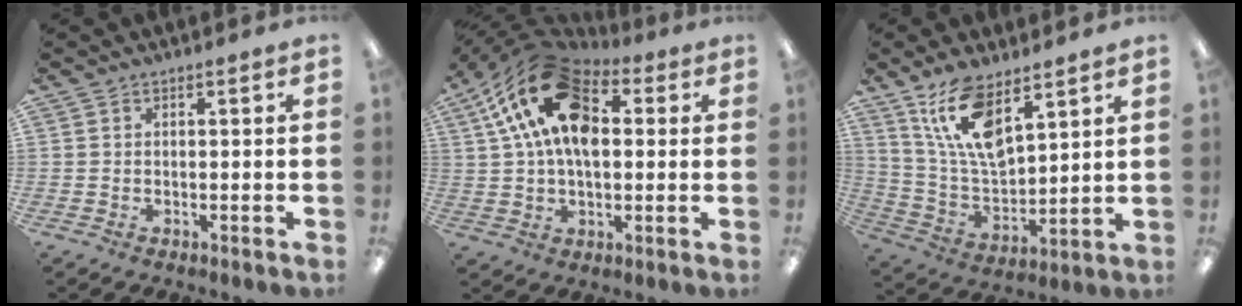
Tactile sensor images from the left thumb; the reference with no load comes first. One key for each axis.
{"total": 21.8, "fx": 7.4, "fy": 13.1, "fz": 15.8, "tx": -0.309, "ty": -0.009, "tz": 0.126}
{"total": 14.2, "fx": 9.2, "fy": 5.9, "fz": 9.1, "tx": -0.196, "ty": -0.037, "tz": 0.168}